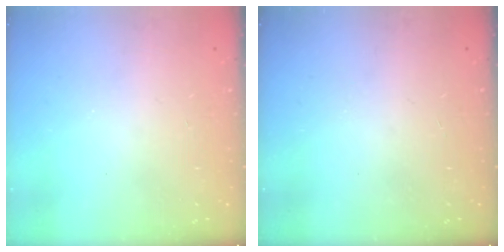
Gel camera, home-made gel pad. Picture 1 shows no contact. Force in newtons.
{"total": 0.0}